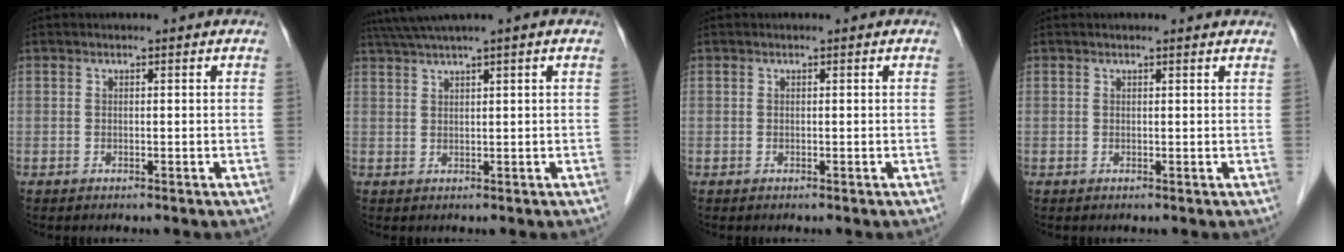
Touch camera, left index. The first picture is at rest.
{"total": 4.7, "force": [3.5, -1.1, 3.0], "torque": [-0.062, 0.024, 0.068]}
{"total": 0.0}
{"total": 2.1, "force": [2.0, 0.1, 0.6], "torque": [-0.013, 0.008, 0.017]}